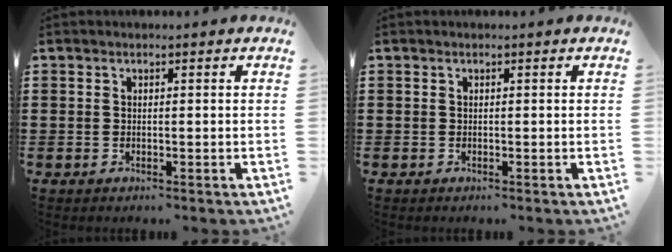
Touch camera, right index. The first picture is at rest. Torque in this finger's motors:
{"motor_torque": [0.36, 0.97, 0.01, 0.01]}